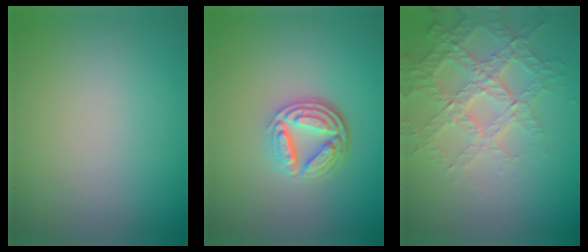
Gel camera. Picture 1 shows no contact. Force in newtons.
{"total": 4.9, "press": 3.5, "slide": 3.4}
{"total": 3.9, "press": 3.8, "slide": 0.9}